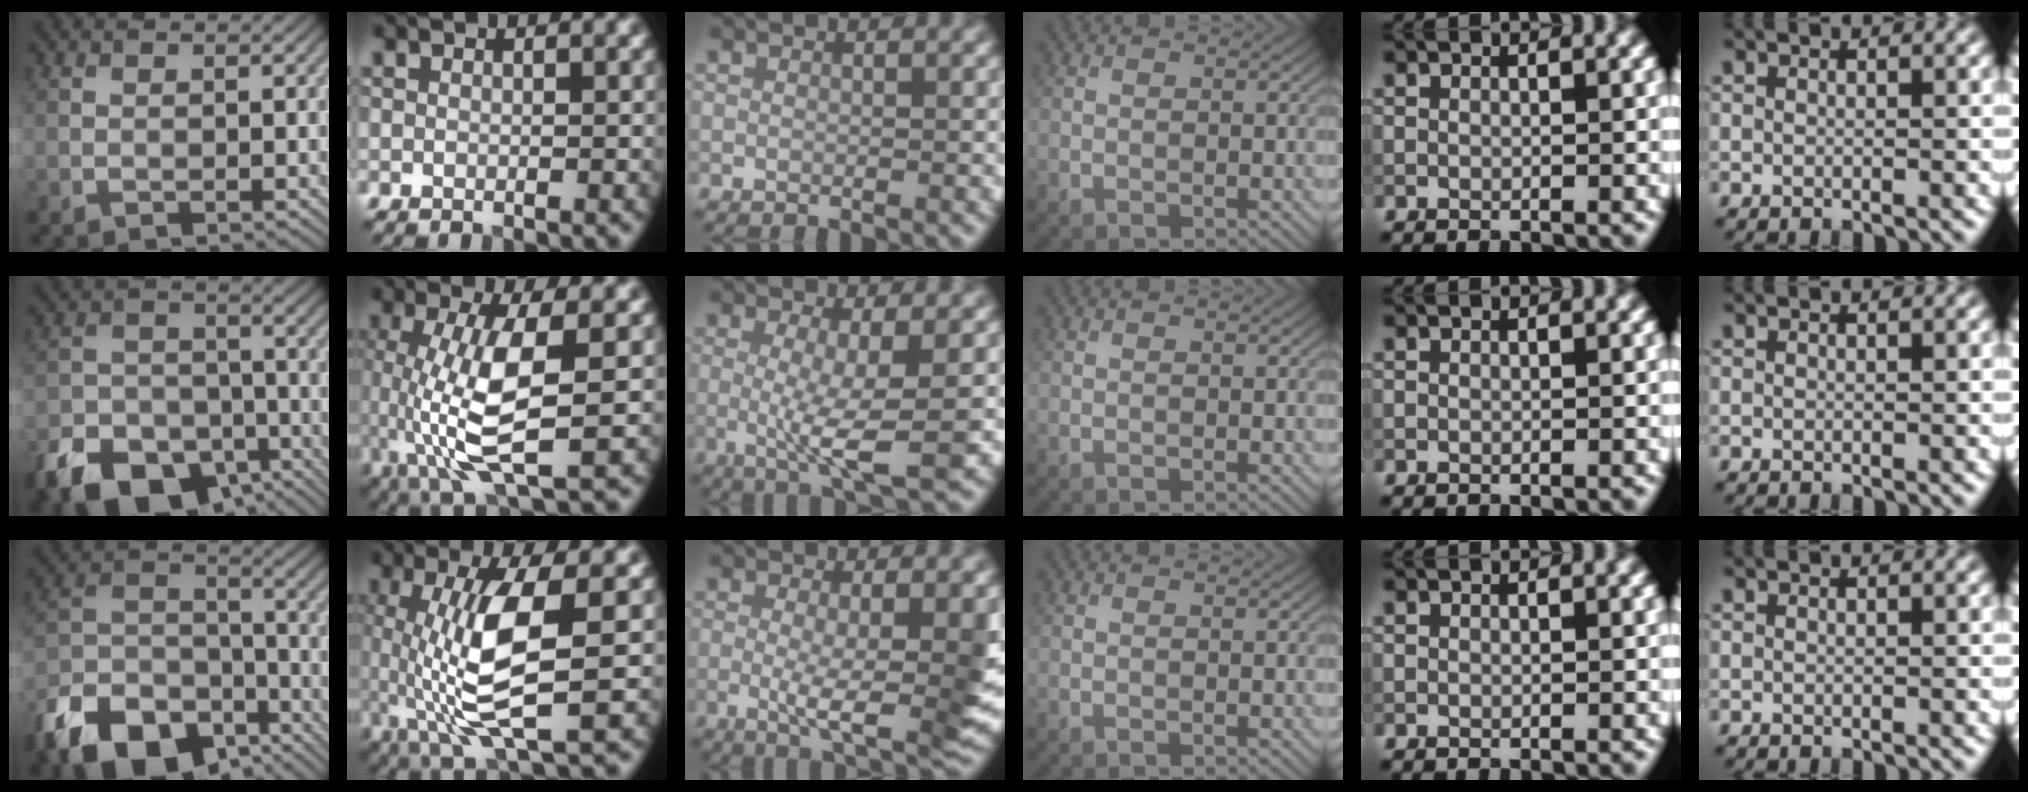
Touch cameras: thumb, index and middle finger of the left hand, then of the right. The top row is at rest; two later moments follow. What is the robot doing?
{"motion": "lift_and_place", "object": "calculator"}